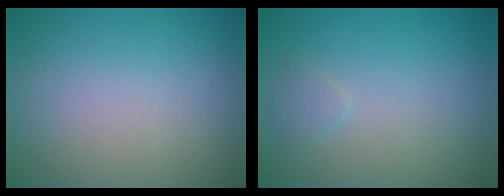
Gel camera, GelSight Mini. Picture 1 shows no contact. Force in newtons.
{"total": 0.9, "press": 0.9, "slide": 0.0}